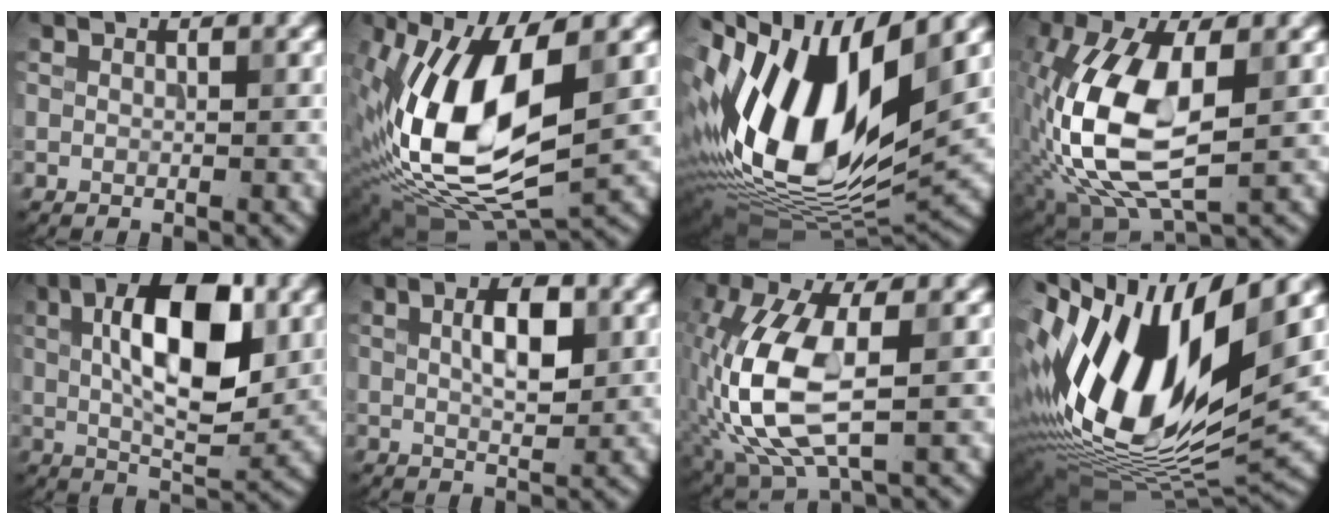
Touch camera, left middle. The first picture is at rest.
{"total": 13.0, "force": [0.8, 6.1, 11.5], "torque": [-0.219, -0.013, 0.010]}
{"total": 17.0, "force": [1.9, 8.7, 14.5], "torque": [-0.288, 0.006, 0.037]}
{"total": 11.0, "force": [-1.2, 5.4, 9.5], "torque": [-0.215, 0.001, -0.024]}
{"total": 10.8, "force": [2.1, 4.5, 9.6], "torque": [-0.148, 0.013, 0.030]}
{"total": 4.2, "force": [1.0, 1.6, 3.7], "torque": [-0.069, 0.005, 0.017]}
{"total": 9.1, "force": [-1.3, 4.0, 8.1], "torque": [-0.184, 0.005, -0.024]}
{"total": 18.1, "force": [1.9, 8.0, 16.1], "torque": [-0.310, -0.014, 0.040]}